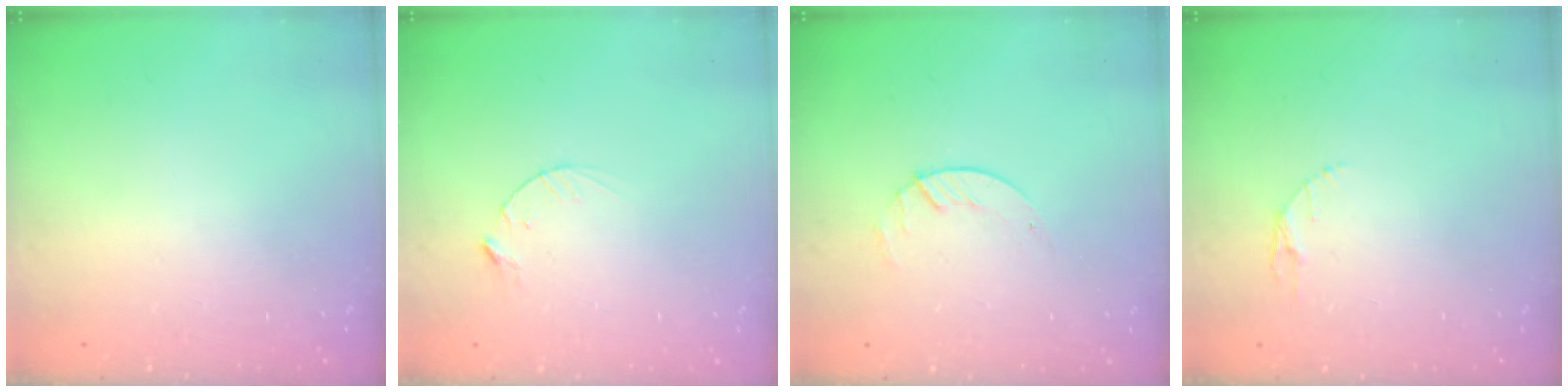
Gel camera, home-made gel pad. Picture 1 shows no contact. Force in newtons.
{"total": 2.8, "press": 2.8, "slide": 0.4}
{"total": 1.7, "press": 1.6, "slide": 0.2}
{"total": 2.9, "press": 2.9, "slide": 0.4}